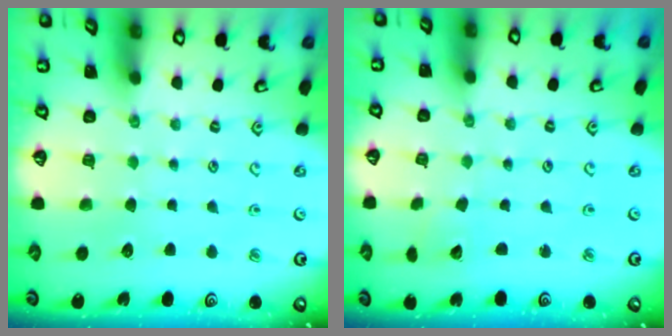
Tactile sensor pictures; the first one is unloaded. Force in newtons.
{"total": 2.0, "press": 2.0, "slide": 0.2}